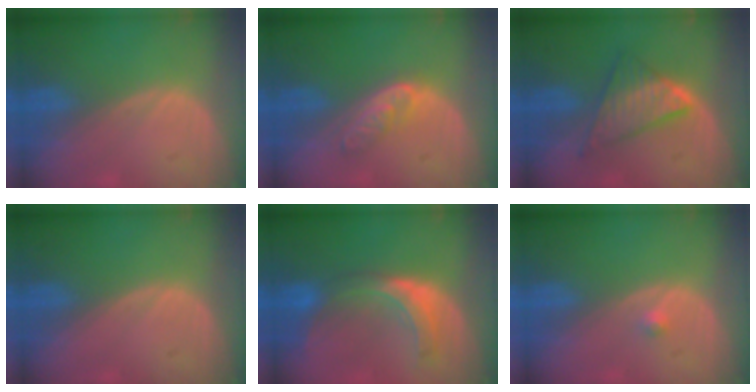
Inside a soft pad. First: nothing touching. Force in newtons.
{"total": 4.8, "press": 4.1, "slide": 2.5}
{"total": 6.7, "press": 6.6, "slide": 0.3}
{"total": 0.0}
{"total": 7.4, "press": 6.8, "slide": 2.9}
{"total": 0.9, "press": 0.7, "slide": 0.6}